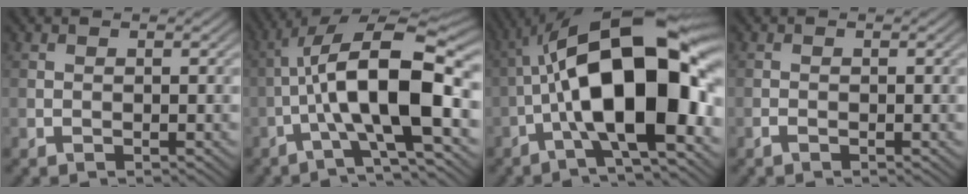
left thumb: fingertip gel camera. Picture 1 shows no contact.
{"total": 13.4, "force": [-2.5, 3.9, 12.6], "torque": [-0.216, 0.021, -0.046]}
{"total": 17.3, "force": [-2.4, 6.3, 16.0], "torque": [-0.256, 0.036, -0.050]}
{"total": 0.5, "force": [-0.5, 0.1, 0.2], "torque": [-0.003, 0.001, -0.009]}